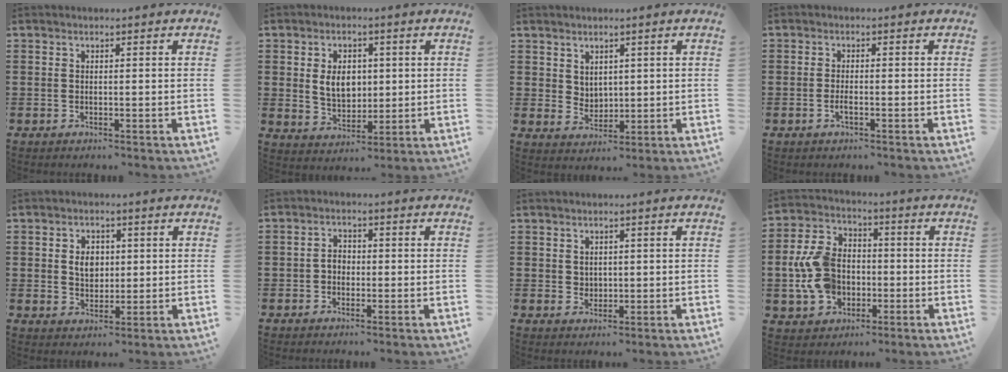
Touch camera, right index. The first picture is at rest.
{"total": 5.8, "force": [0.8, 4.2, 3.9], "torque": [-0.072, 0.008, 0.008]}
{"total": 3.2, "force": [2.3, 2.1, 0.3], "torque": [-0.008, -0.002, 0.043]}
{"total": 1.4, "force": [-0.6, 0.3, 1.3], "torque": [-0.025, -0.003, -0.010]}
{"total": 3.8, "force": [0.6, 2.8, 2.5], "torque": [-0.048, 0.009, 0.007]}
{"total": 2.2, "force": [-0.5, 1.6, 1.4], "torque": [-0.029, 0.005, -0.011]}
{"total": 1.7, "force": [0.9, 1.4, 0.3], "torque": [-0.010, 0.008, 0.016]}
{"total": 10.3, "force": [-1.0, 7.8, 6.6], "torque": [-0.177, 0.012, -0.022]}